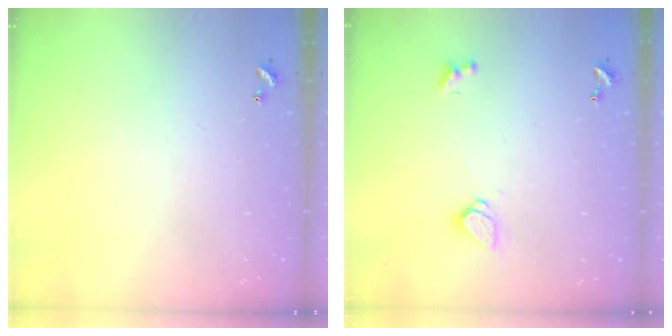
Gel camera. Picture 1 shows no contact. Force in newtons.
{"total": 1.6, "press": 1.6, "slide": 0.5}